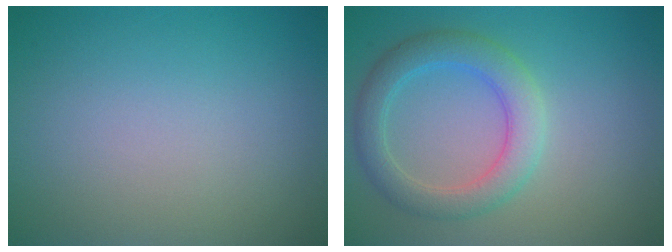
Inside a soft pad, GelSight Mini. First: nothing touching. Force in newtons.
{"total": 4.1, "press": 4.1, "slide": 0.1}